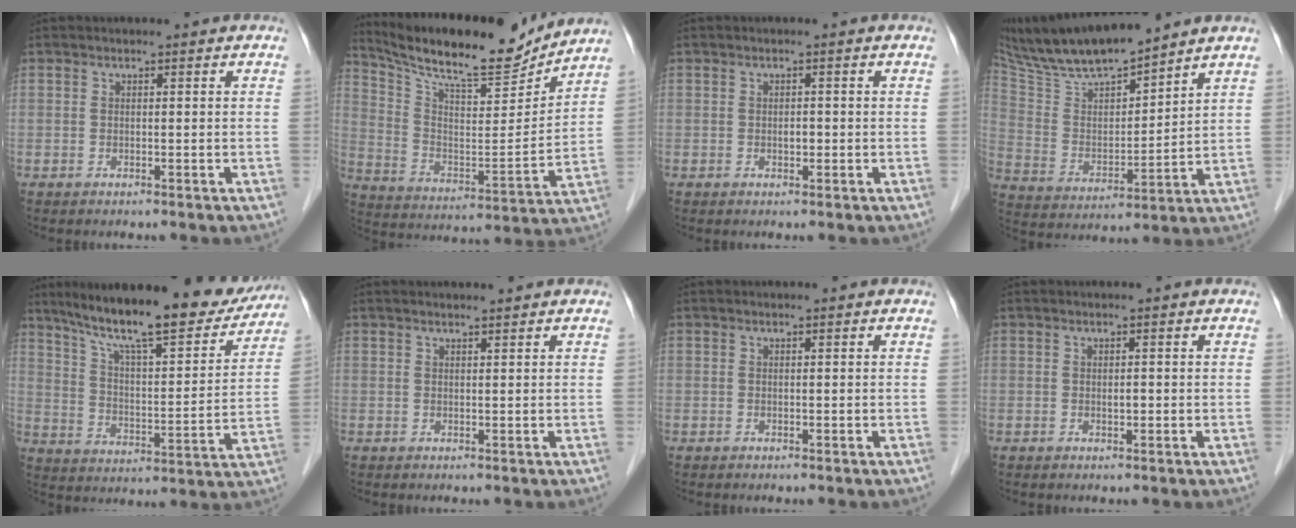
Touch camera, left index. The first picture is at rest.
{"total": 17.9, "force": [16.3, 2.5, 6.8], "torque": [-0.136, -0.016, 0.269]}
{"total": 0.9, "force": [-0.2, 0.5, 0.7], "torque": [-0.011, 0.000, -0.004]}
{"total": 16.1, "force": [14.2, 1.9, 7.4], "torque": [-0.144, 0.008, 0.269]}
{"total": 21.9, "force": [18.5, 4.0, 11.0], "torque": [-0.175, -0.006, 0.270]}
{"total": 1.7, "force": [1.5, 0.0, 0.6], "torque": [-0.007, 0.008, 0.027]}
{"total": 0.0}
{"total": 0.6, "force": [0.0, 0.3, 0.5], "torque": [-0.008, -0.001, -0.002]}